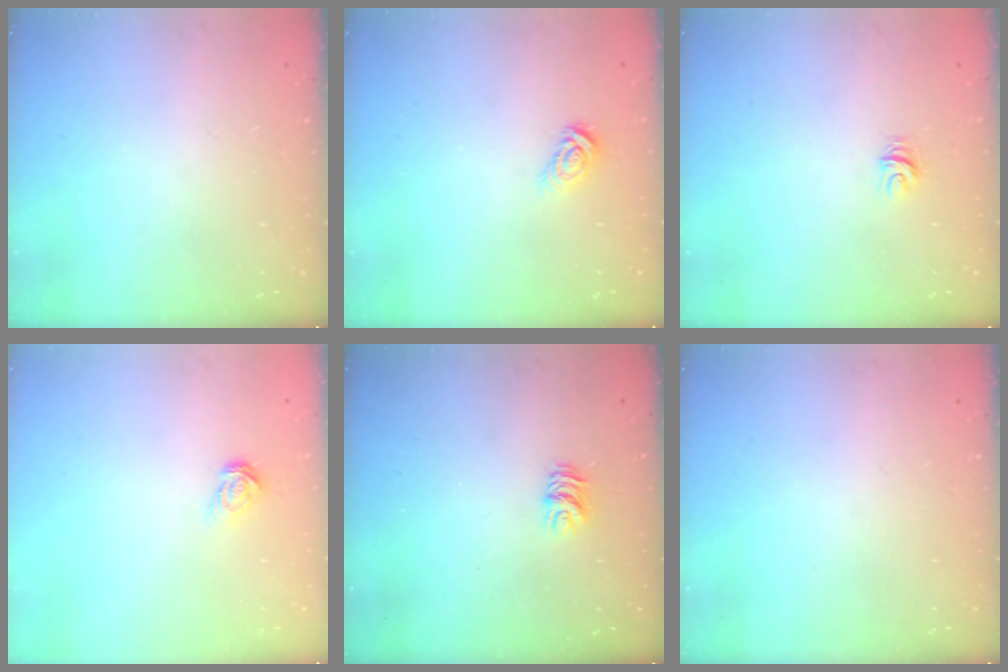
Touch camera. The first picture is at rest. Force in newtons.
{"total": 5.9, "press": 5.9, "slide": 0.4}
{"total": 3.7, "press": 3.7, "slide": 0.4}
{"total": 3.5, "press": 3.5, "slide": 0.4}
{"total": 5.3, "press": 5.3, "slide": 0.3}
{"total": 0.0}